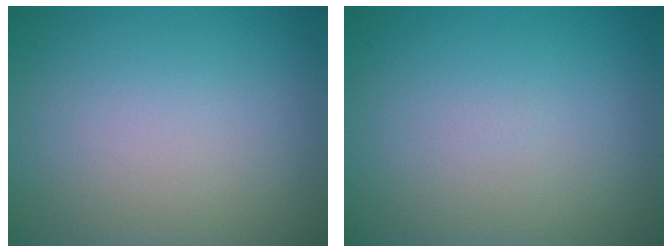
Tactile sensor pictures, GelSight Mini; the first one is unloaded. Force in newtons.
{"total": 0.0}